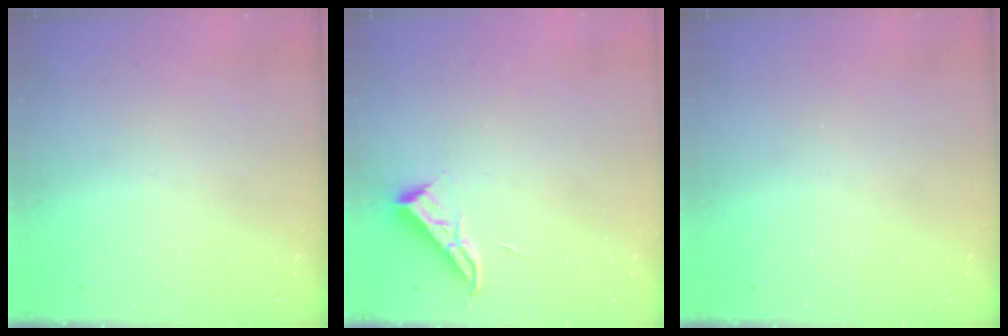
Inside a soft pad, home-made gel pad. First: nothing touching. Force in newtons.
{"total": 6.8, "press": 6.8, "slide": 0.5}
{"total": 0.0}